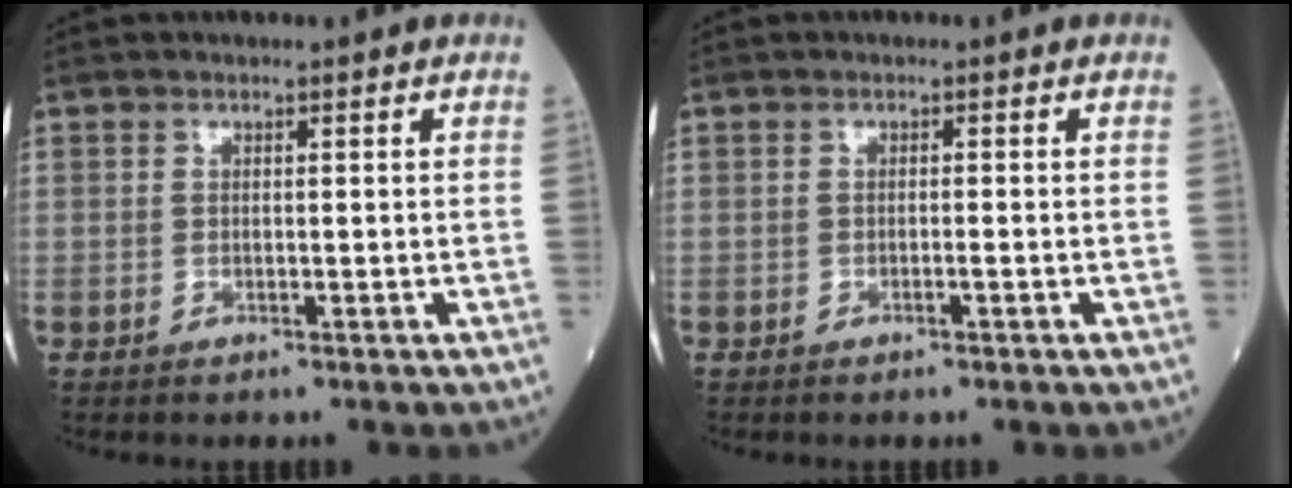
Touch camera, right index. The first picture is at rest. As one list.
[{"total": 0.7, "force": [-0.4, -0.1, 0.6], "torque": [-0.011, 0.001, -0.005]}]